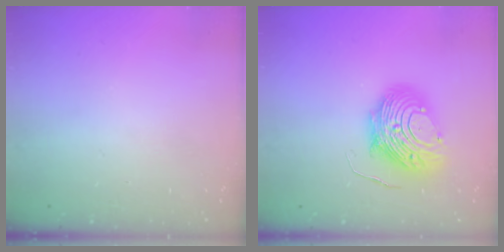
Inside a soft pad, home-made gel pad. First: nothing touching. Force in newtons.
{"total": 10.5, "press": 10.4, "slide": 1.0}